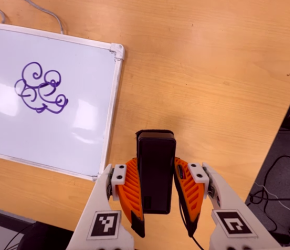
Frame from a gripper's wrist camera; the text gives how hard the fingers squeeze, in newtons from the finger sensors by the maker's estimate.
{"total": 6.2, "left": 3.9, "right": 8.4}